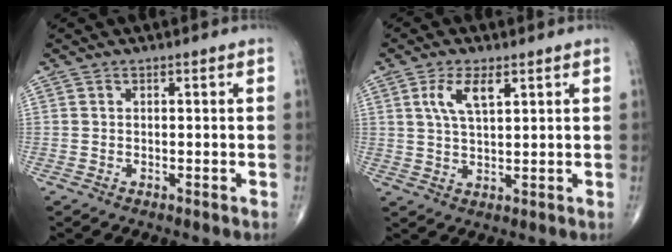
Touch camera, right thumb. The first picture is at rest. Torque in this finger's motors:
{"motor_torque": [-0.03, 0.14, 0.30, 0.14, 0.08]}